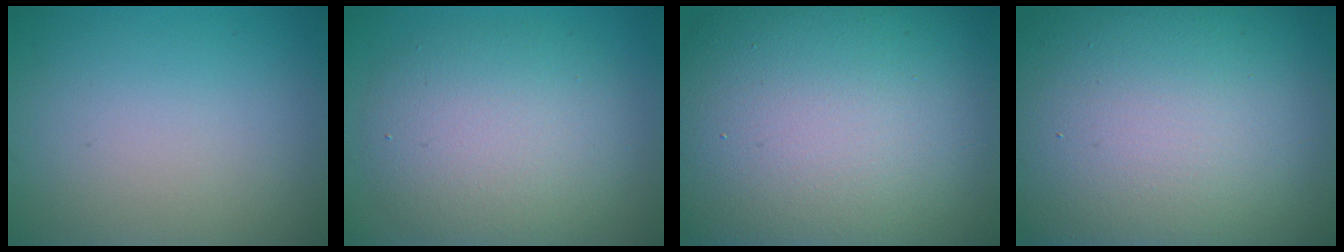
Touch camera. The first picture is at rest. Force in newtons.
{"total": 6.7, "press": 6.7, "slide": 0.2}
{"total": 21.9, "press": 21.9, "slide": 0.7}
{"total": 22.9, "press": 22.9, "slide": 1.3}